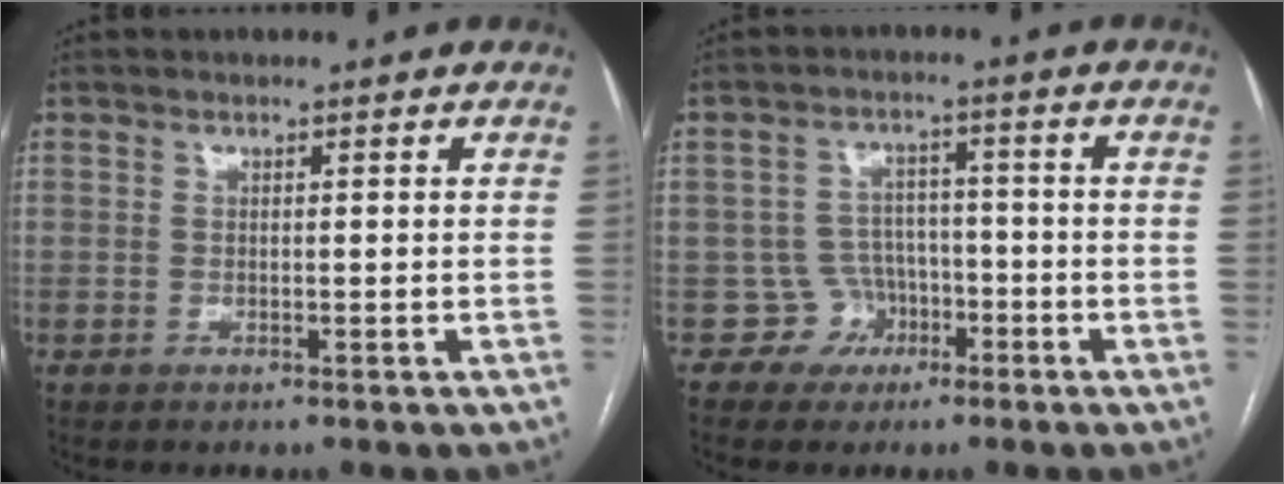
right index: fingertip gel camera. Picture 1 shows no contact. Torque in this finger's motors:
{"motor_torque": [-0.47, 0.31, -0.56, -0.21]}